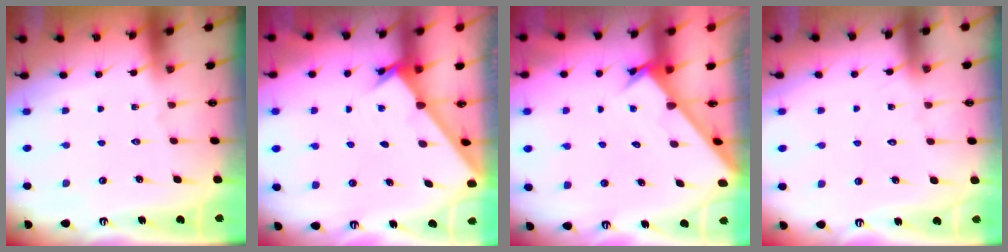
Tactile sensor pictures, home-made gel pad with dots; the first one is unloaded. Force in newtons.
{"total": 1.4, "press": 1.4, "slide": 0.1}
{"total": 2.2, "press": 2.2, "slide": 0.1}
{"total": 4.7, "press": 4.7, "slide": 0.4}